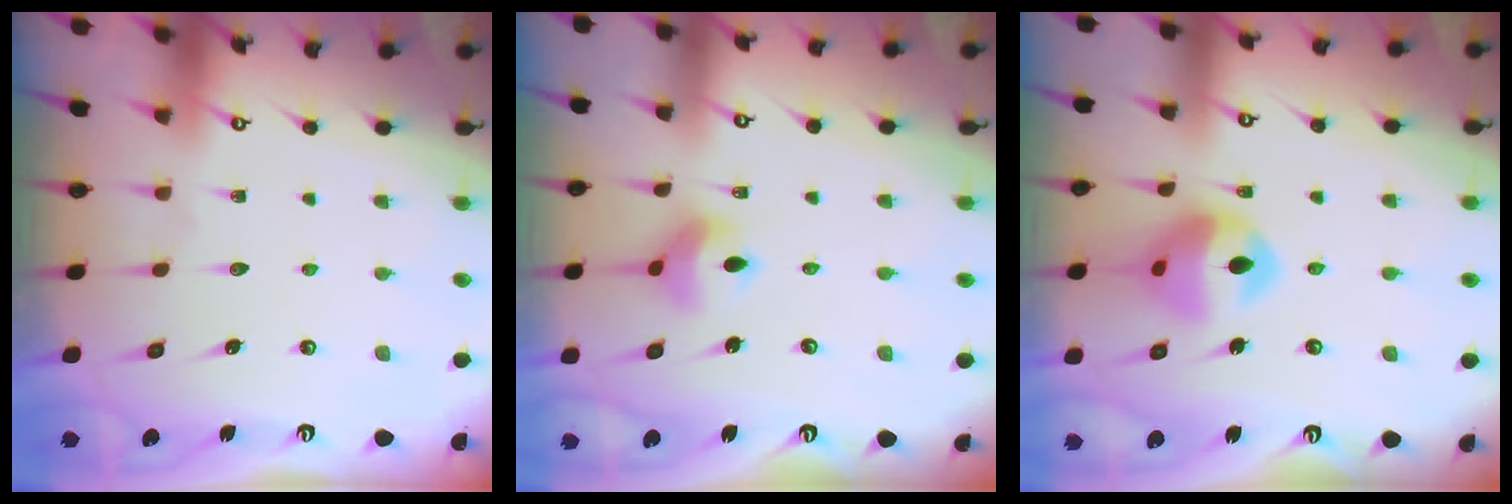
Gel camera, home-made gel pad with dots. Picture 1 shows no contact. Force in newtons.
{"total": 8.0, "press": 7.7, "slide": 2.2}
{"total": 12.1, "press": 12.1, "slide": 1.2}